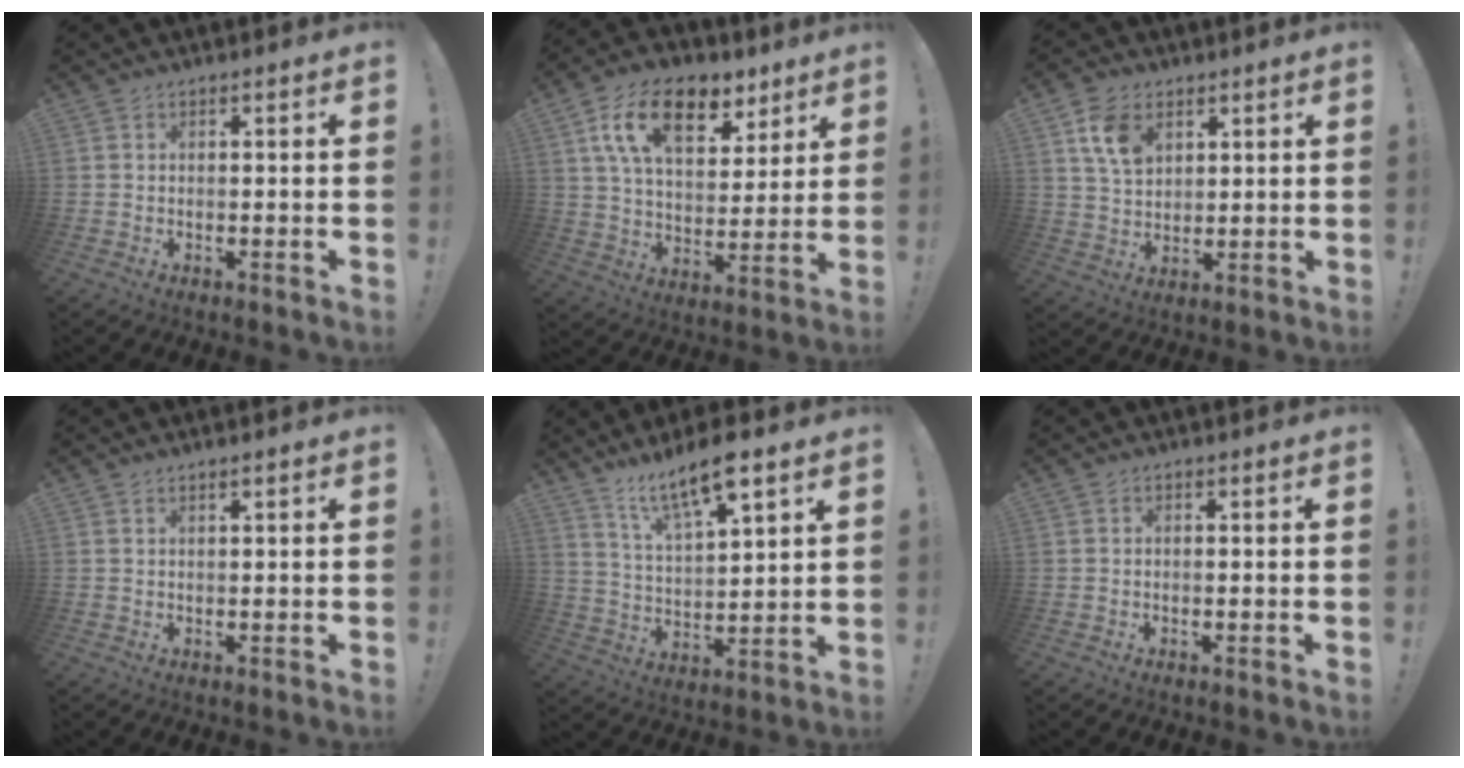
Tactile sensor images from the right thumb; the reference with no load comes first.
{"total": 18.4, "force": [9.5, 10.6, 11.6], "torque": [-0.185, -0.037, 0.168]}
{"total": 10.8, "force": [5.5, 7.4, 5.7], "torque": [-0.088, -0.015, 0.107]}
{"total": 0.9, "force": [0.7, -0.1, 0.5], "torque": [-0.002, -0.004, 0.011]}
{"total": 12.6, "force": [9.3, 3.2, 7.9], "torque": [-0.133, -0.060, 0.160]}
{"total": 0.0}